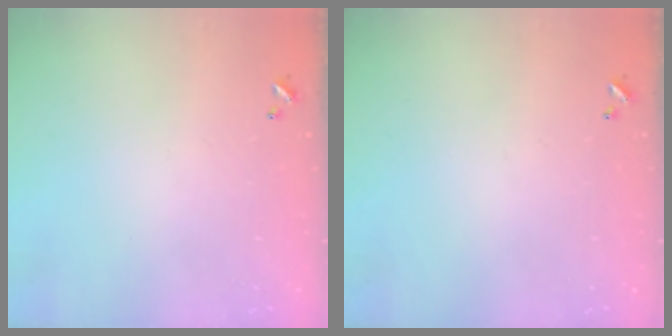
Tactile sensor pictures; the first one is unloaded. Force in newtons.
{"total": 0.0}